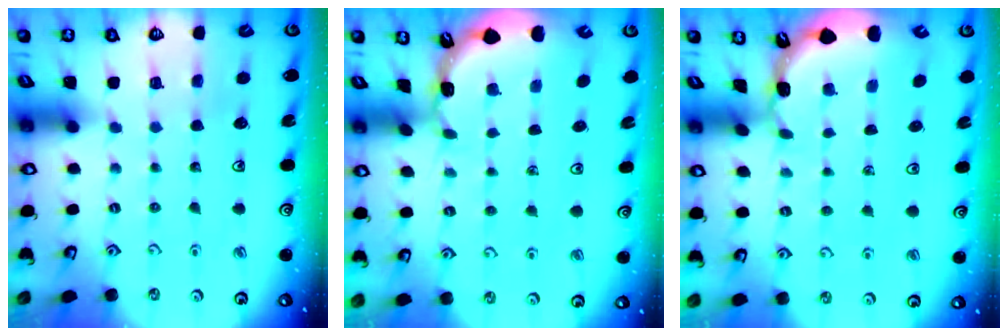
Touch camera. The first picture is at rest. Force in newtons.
{"total": 1.7, "press": 1.7, "slide": 0.1}
{"total": 1.6, "press": 1.6, "slide": 0.3}